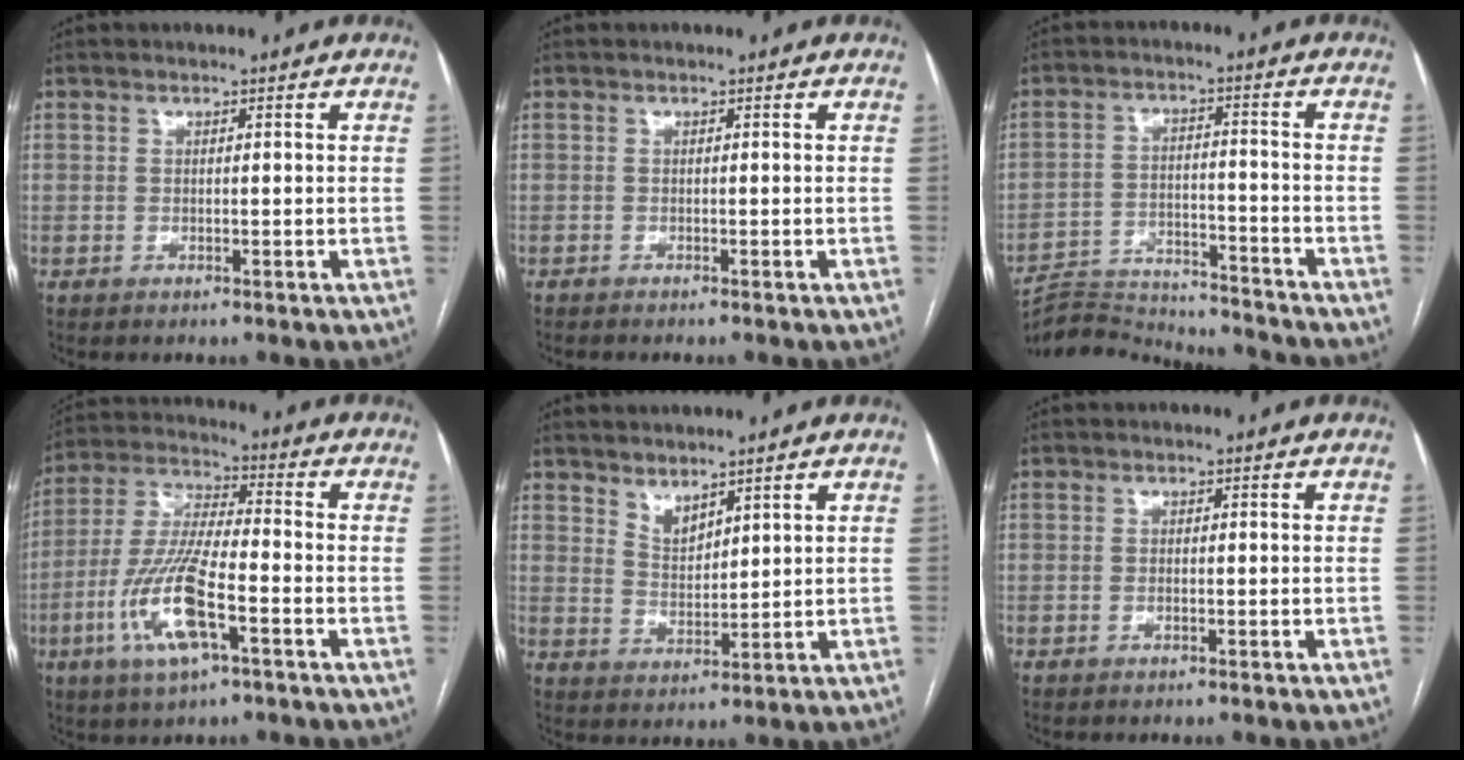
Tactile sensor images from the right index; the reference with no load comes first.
{"total": 1.3, "force": [-1.1, 0.1, 0.5], "torque": [-0.009, -0.003, -0.013]}
{"total": 14.6, "force": [-14.4, 0.3, 2.0], "torque": [-0.035, 0.007, -0.216]}
{"total": 13.7, "force": [-5.1, 2.9, 12.4], "torque": [-0.265, -0.010, -0.094]}
{"total": 3.6, "force": [3.0, 1.4, 1.5], "torque": [-0.029, -0.005, 0.066]}
{"total": 0.8, "force": [-0.2, 0.3, 0.7], "torque": [-0.016, -0.001, -0.003]}